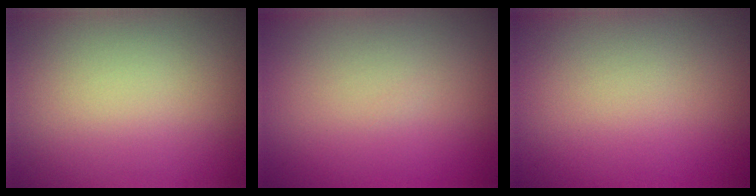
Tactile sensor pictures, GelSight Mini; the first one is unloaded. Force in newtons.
{"total": 0.0}
{"total": 0.0}